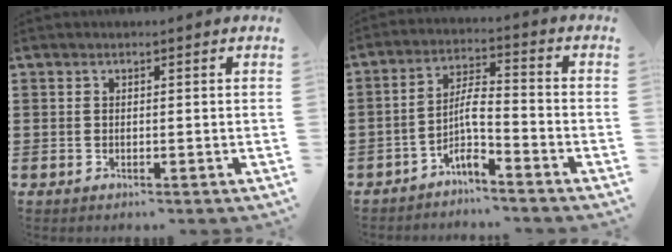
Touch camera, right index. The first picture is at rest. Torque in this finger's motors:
{"motor_torque": [1.01, -0.43, 0.37, 0.10]}